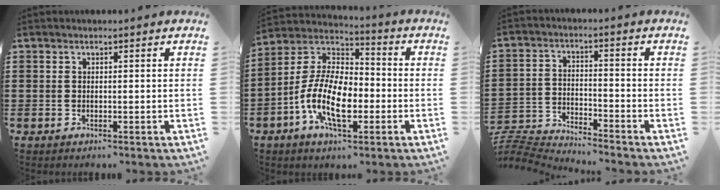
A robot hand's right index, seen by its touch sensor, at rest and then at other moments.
{"total": 12.5, "force": [-4.1, 6.1, 10.1], "torque": [-0.238, -0.002, -0.085]}
{"total": 5.4, "force": [-5.4, 0.1, 0.3], "torque": [-0.026, -0.003, -0.115]}